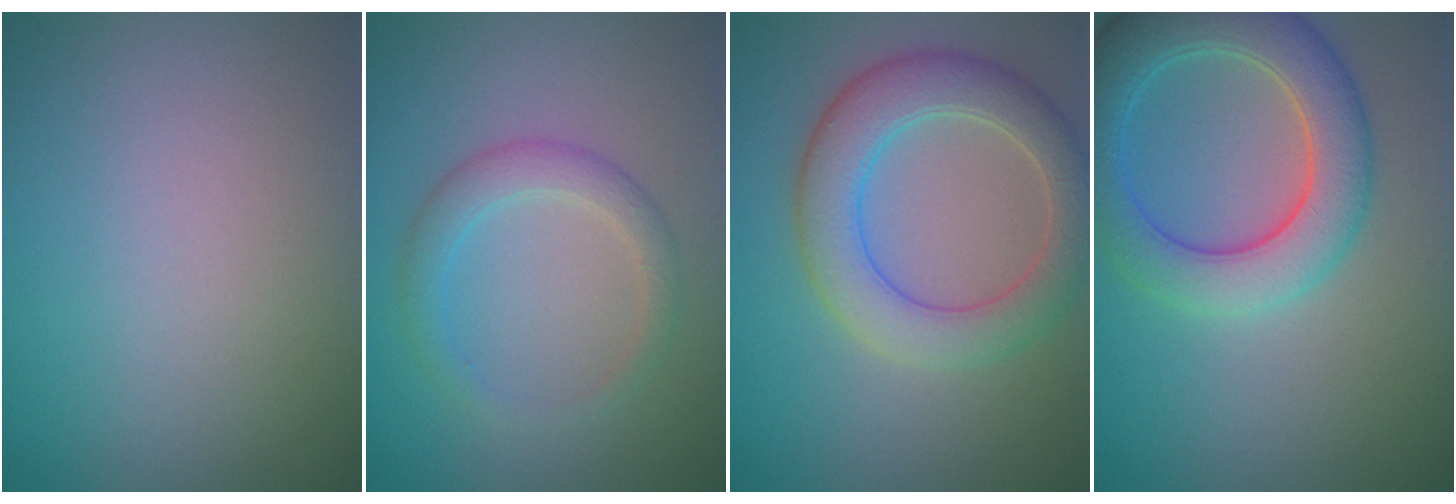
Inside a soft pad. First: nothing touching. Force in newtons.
{"total": 2.4, "press": 2.4, "slide": 0.1}
{"total": 5.7, "press": 5.7, "slide": 0.5}
{"total": 6.7, "press": 6.7, "slide": 0.2}